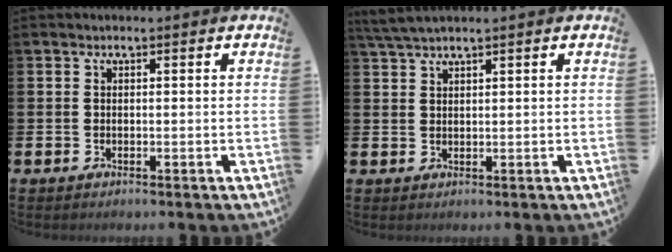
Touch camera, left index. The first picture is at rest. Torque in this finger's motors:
{"motor_torque": [-0.08, -0.23, 0.32, 0.11]}